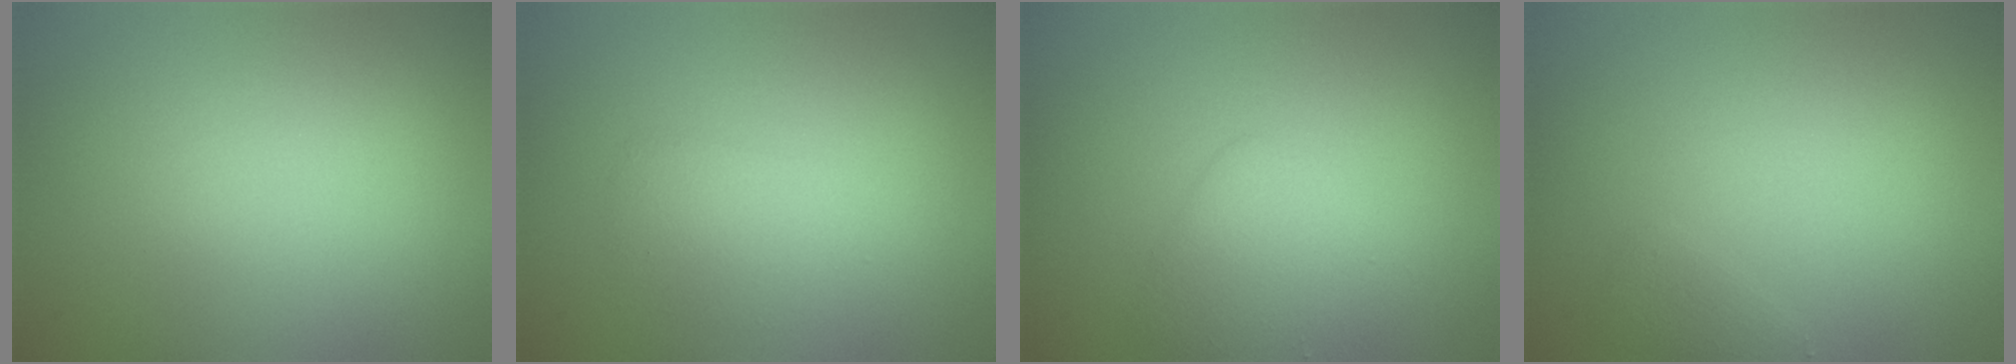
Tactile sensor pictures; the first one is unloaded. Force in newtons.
{"total": 1.9, "press": 1.9, "slide": 0.0}
{"total": 2.5, "press": 2.5, "slide": 0.1}
{"total": 0.8, "press": 0.8, "slide": 0.0}